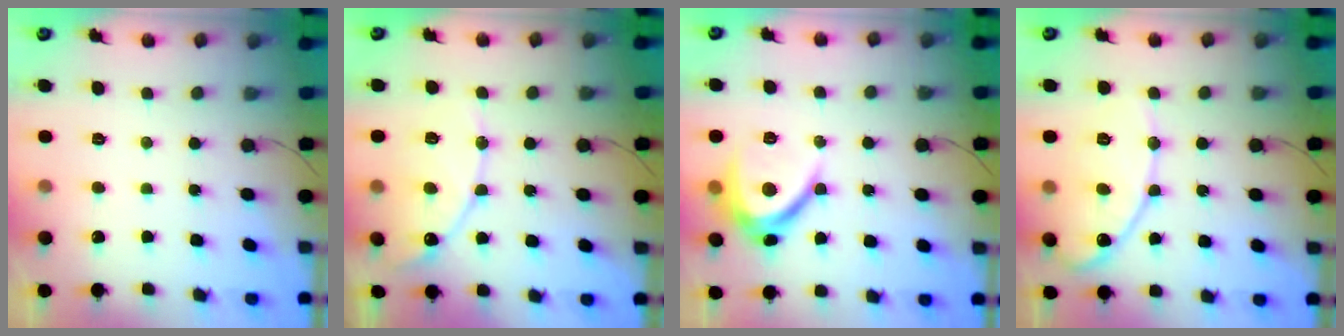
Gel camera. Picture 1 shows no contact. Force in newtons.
{"total": 12.5, "press": 12.5, "slide": 1.0}
{"total": 9.6, "press": 9.6, "slide": 0.9}
{"total": 13.3, "press": 13.2, "slide": 1.3}